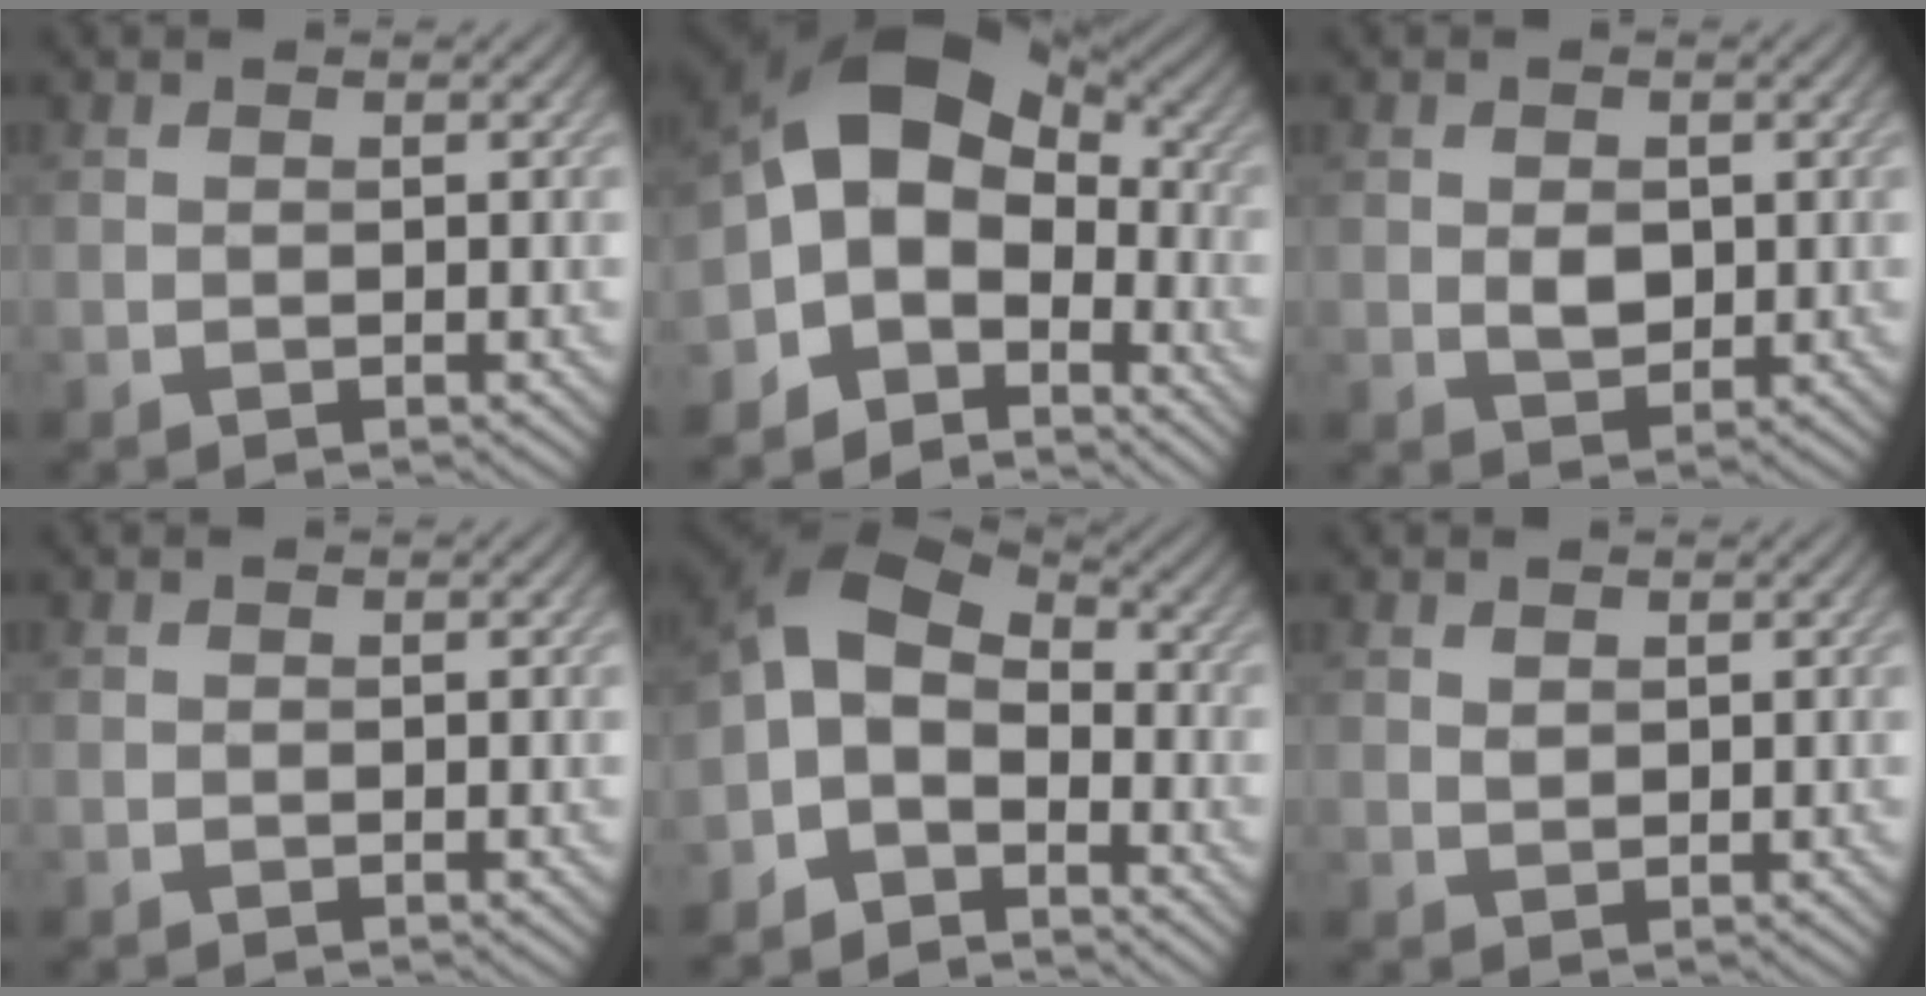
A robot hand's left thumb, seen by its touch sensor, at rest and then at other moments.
{"total": 10.8, "force": [-2.5, 7.6, 7.2], "torque": [-0.118, 0.009, -0.070]}
{"total": 2.4, "force": [0.2, 1.8, 1.6], "torque": [-0.037, -0.004, 0.005]}
{"total": 0.0}
{"total": 8.2, "force": [-3.6, 5.2, 5.2], "torque": [-0.103, 0.006, -0.090]}
{"total": 1.0, "force": [0.8, 0.5, 0.3], "torque": [-0.012, -0.001, 0.018]}